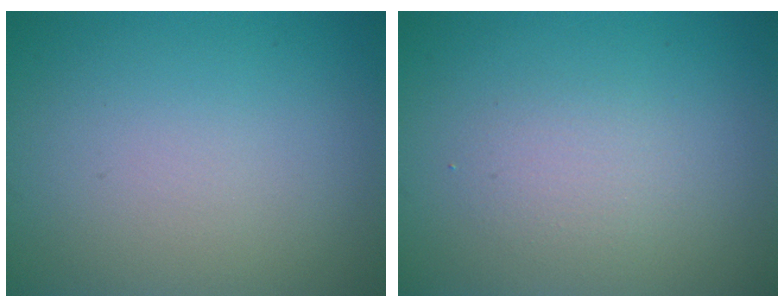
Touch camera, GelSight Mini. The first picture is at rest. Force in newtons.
{"total": 1.7, "press": 1.6, "slide": 0.1}